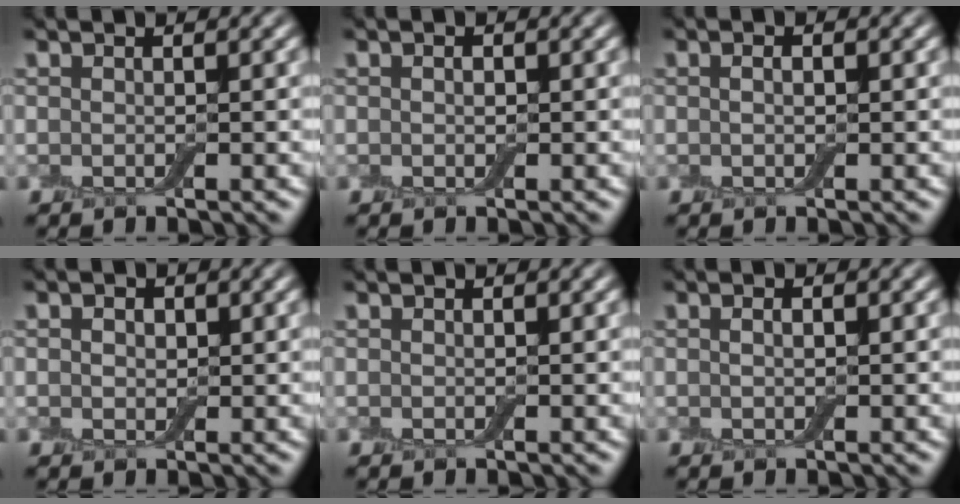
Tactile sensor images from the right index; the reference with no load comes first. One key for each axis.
{"total": 0.5, "fx": 0.1, "fy": 0.4, "fz": 0.3, "tx": -0.004, "ty": 0.000, "tz": 0.001}
{"total": 1.5, "fx": 0.5, "fy": 0.8, "fz": 1.1, "tx": -0.014, "ty": -0.003, "tz": 0.003}
{"total": 1.3, "fx": 0.4, "fy": 1.1, "fz": 0.7, "tx": -0.010, "ty": 0.001, "tz": 0.007}
{"total": 0.0}
{"total": 1.1, "fx": 0.4, "fy": 0.6, "fz": 0.9, "tx": -0.011, "ty": -0.007, "tz": 0.008}